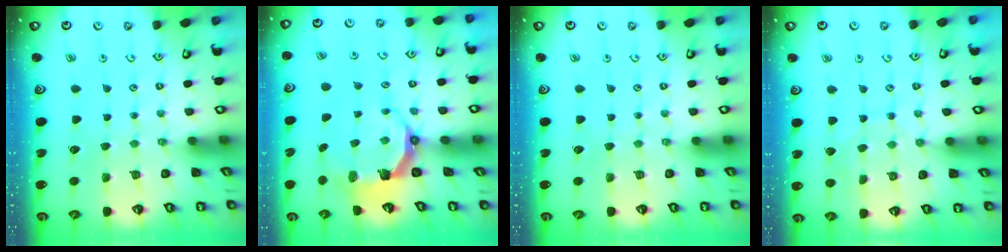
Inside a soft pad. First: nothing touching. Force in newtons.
{"total": 6.5, "press": 4.8, "slide": 4.3}
{"total": 0.0}
{"total": 4.7, "press": 4.7, "slide": 0.4}